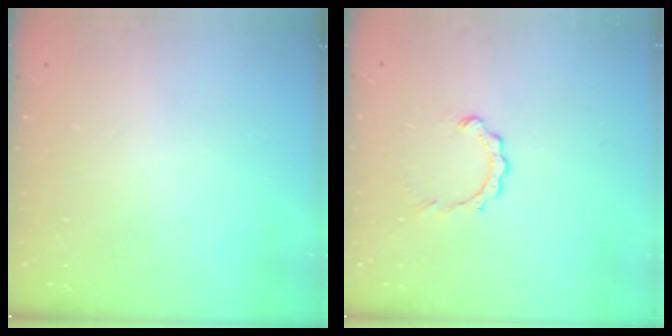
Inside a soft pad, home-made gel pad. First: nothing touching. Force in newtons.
{"total": 2.5, "press": 2.4, "slide": 0.4}